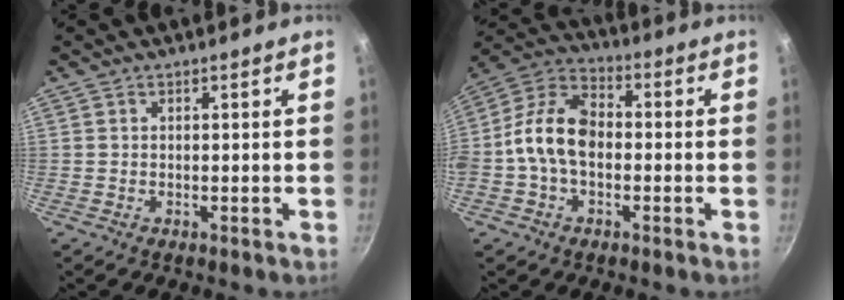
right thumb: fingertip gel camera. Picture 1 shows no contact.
{"total": 12.4, "force": [-1.3, 8.1, 9.2], "torque": [-0.156, 0.042, -0.047]}